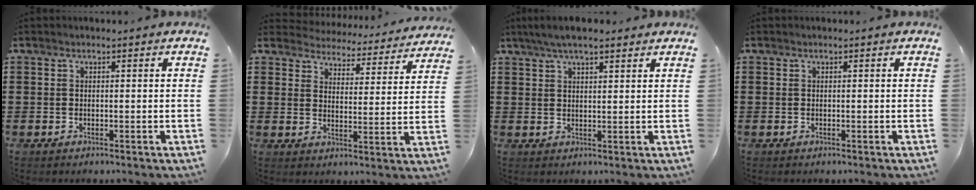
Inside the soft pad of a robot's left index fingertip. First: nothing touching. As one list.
[{"total": 4.2, "force": [4.2, 0.1, -0.4], "torque": [-0.013, -0.041, 0.067]}, {"total": 4.7, "force": [3.5, 1.1, 2.8], "torque": [-0.061, 0.005, 0.064]}, {"total": 0.0}]